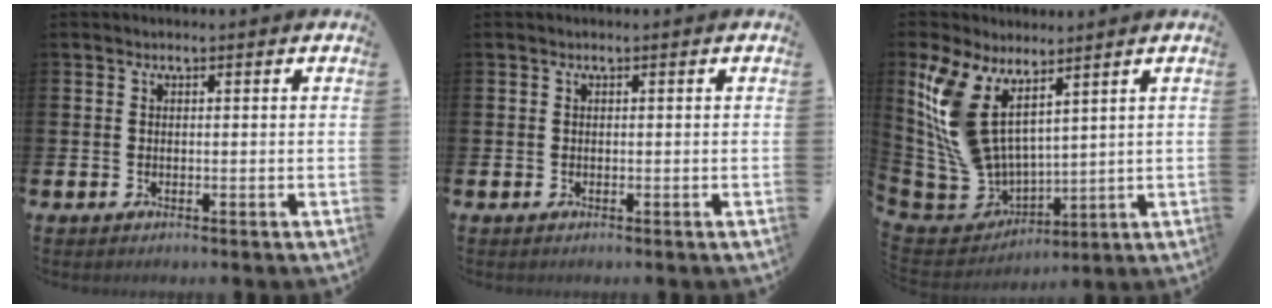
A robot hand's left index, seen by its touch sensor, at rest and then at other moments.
{"total": 0.0}
{"total": 10.4, "force": [6.3, 5.5, 6.2], "torque": [-0.164, -0.034, 0.121]}